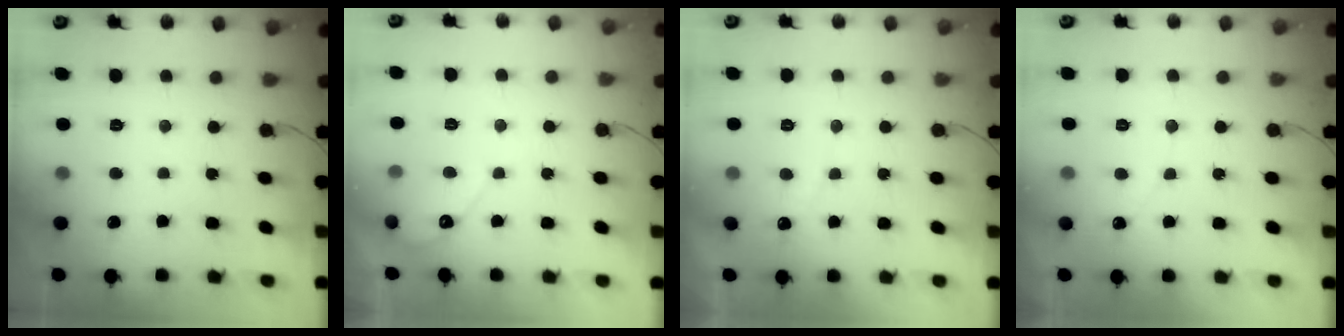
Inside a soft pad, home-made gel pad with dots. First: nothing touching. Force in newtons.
{"total": 4.0, "press": 4.0, "slide": 0.3}
{"total": 3.0, "press": 3.0, "slide": 0.1}
{"total": 2.8, "press": 2.8, "slide": 0.2}